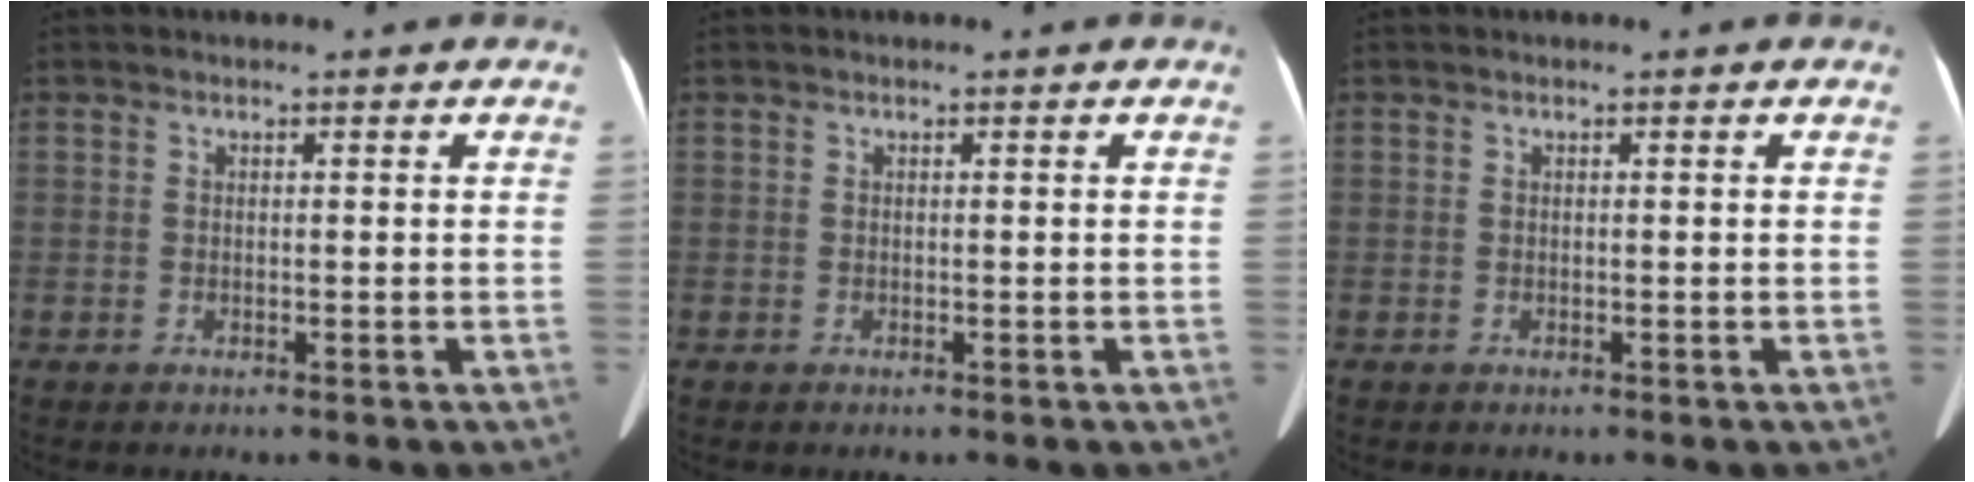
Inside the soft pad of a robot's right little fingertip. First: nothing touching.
{"total": 0.0}
{"total": 0.0}